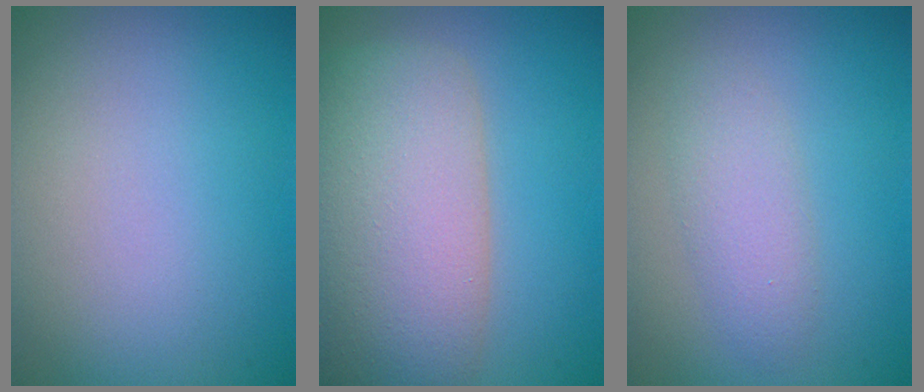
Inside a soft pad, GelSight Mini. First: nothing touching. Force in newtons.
{"total": 10.6, "press": 10.6, "slide": 0.5}
{"total": 2.5, "press": 2.5, "slide": 0.1}